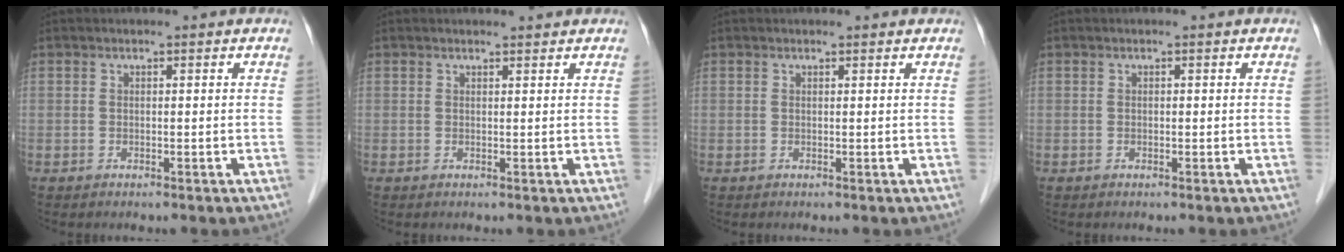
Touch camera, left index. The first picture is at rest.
{"total": 2.0, "force": [2.0, 0.3, 0.2], "torque": [-0.012, 0.005, 0.026]}
{"total": 1.6, "force": [1.5, 0.3, 0.1], "torque": [-0.012, 0.006, 0.017]}
{"total": 0.0}